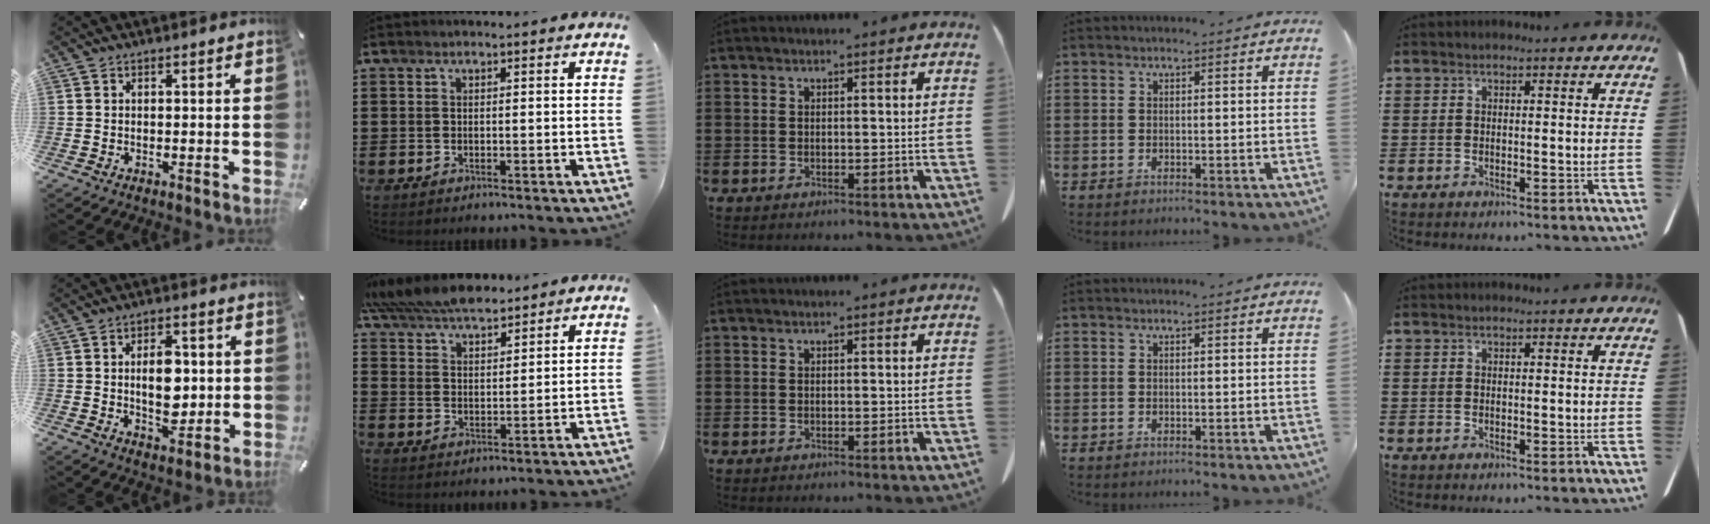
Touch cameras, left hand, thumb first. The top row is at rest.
{"thumb": {"total": 9.4, "force": [0.8, 5.8, 7.3], "torque": [-0.114, -0.003, 0.007]}, "index": {"total": 6.9, "force": [6.5, 1.2, 2.0], "torque": [-0.063, -0.017, 0.121]}}